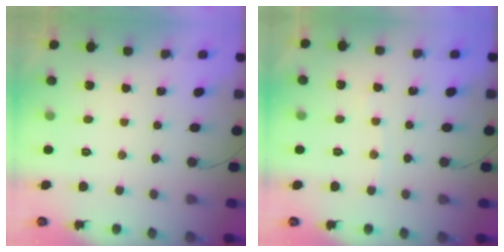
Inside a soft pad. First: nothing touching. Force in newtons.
{"total": 2.1, "press": 2.0, "slide": 0.3}